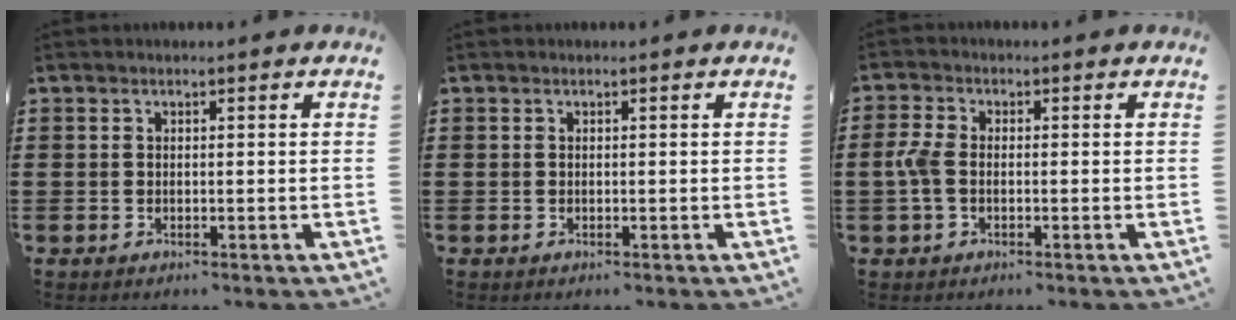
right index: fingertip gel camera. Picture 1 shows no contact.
{"total": 0.0}
{"total": 3.4, "force": [-0.7, 2.0, 2.7], "torque": [-0.081, -0.006, -0.021]}